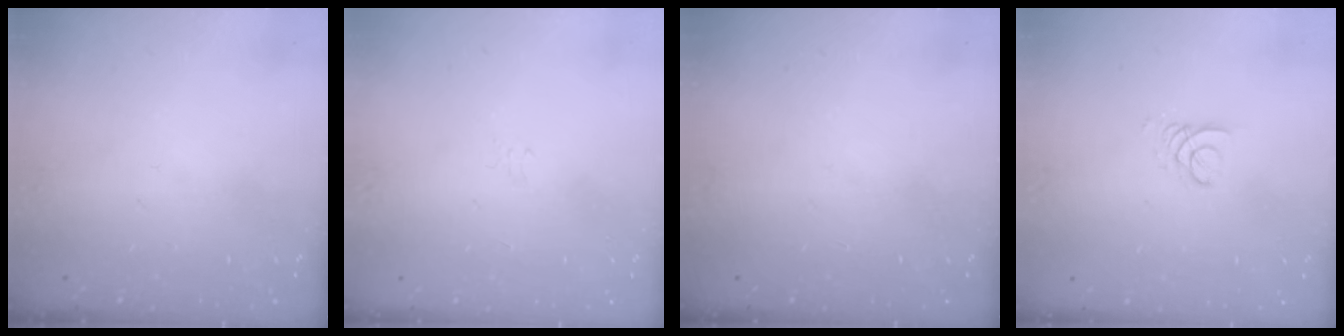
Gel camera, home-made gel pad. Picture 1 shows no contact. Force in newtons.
{"total": 2.1, "press": 2.0, "slide": 0.6}
{"total": 0.0}
{"total": 2.6, "press": 2.6, "slide": 0.2}